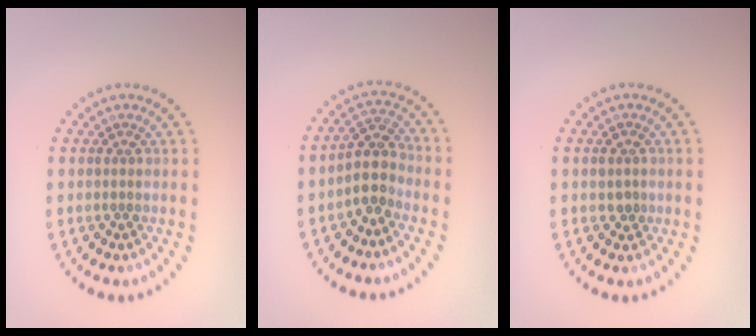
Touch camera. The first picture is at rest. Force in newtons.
{"total": 2.9, "press": 2.4, "slide": 1.6}
{"total": 1.2, "press": 1.2, "slide": 0.2}